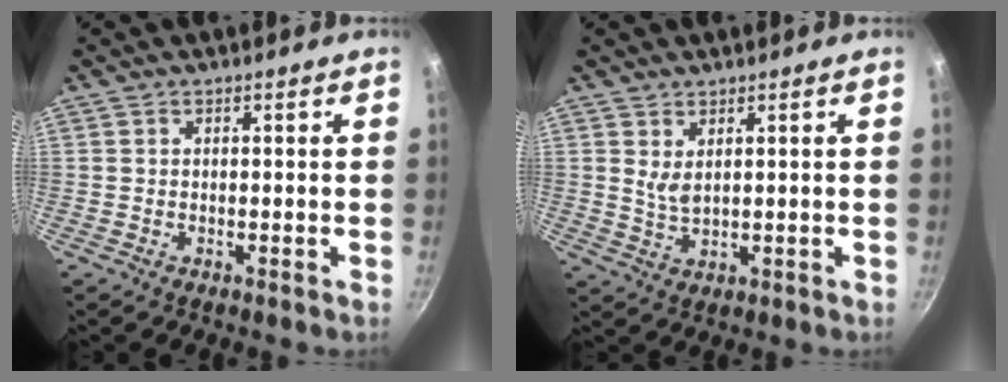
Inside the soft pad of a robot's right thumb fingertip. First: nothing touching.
{"total": 2.9, "force": [1.3, 1.4, 2.2], "torque": [-0.039, -0.019, 0.029]}